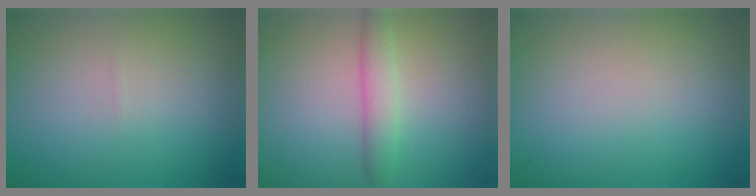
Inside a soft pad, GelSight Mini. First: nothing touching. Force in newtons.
{"total": 2.6, "press": 2.6, "slide": 0.1}
{"total": 0.0}